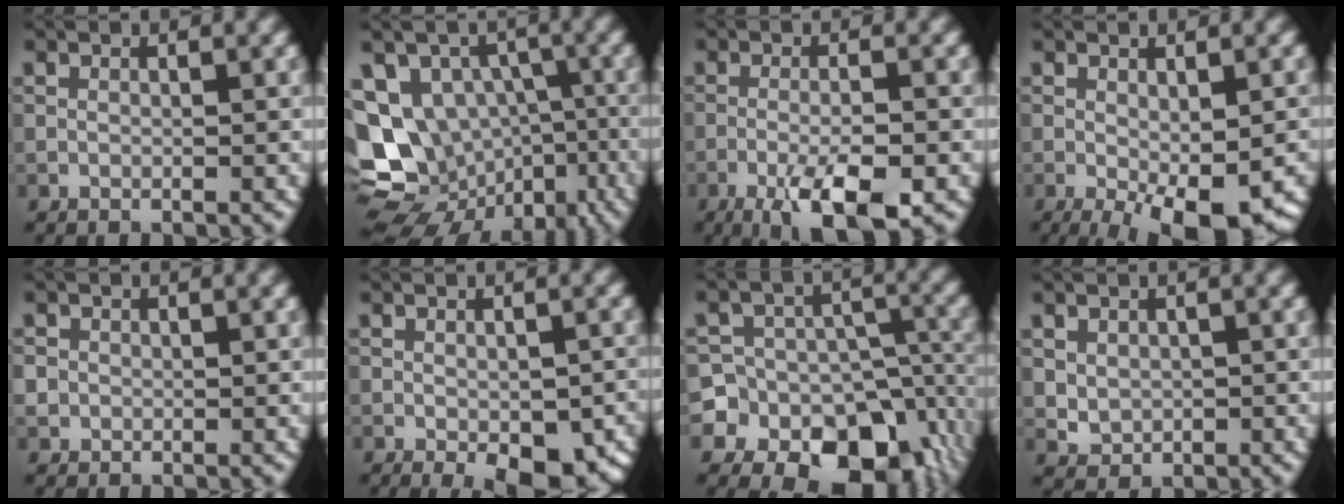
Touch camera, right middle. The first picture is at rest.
{"total": 13.4, "force": [-5.2, 11.0, 5.6], "torque": [-0.113, -0.016, -0.077]}
{"total": 6.5, "force": [-3.4, 1.5, 5.2], "torque": [-0.093, -0.004, -0.058]}
{"total": 6.9, "force": [-2.6, 2.0, 6.1], "torque": [-0.093, -0.018, -0.031]}
{"total": 1.1, "force": [-0.1, 1.1, 0.2], "torque": [0.004, -0.003, -0.002]}
{"total": 6.9, "force": [-3.1, 3.1, 5.3], "torque": [-0.068, -0.021, -0.026]}
{"total": 18.3, "force": [-9.2, 14.6, 6.0], "torque": [-0.090, -0.042, -0.144]}
{"total": 1.8, "force": [0.2, 1.6, 0.8], "torque": [-0.014, -0.006, 0.009]}